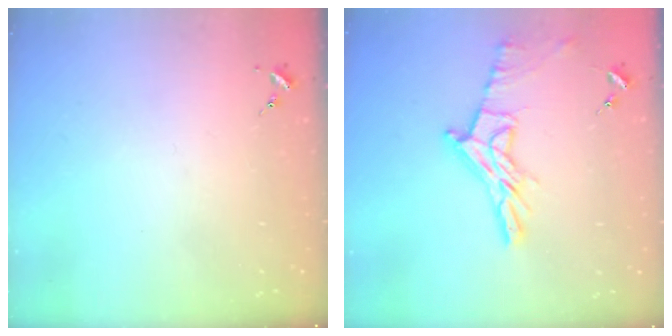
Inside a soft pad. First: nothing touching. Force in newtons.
{"total": 12.6, "press": 12.5, "slide": 1.1}